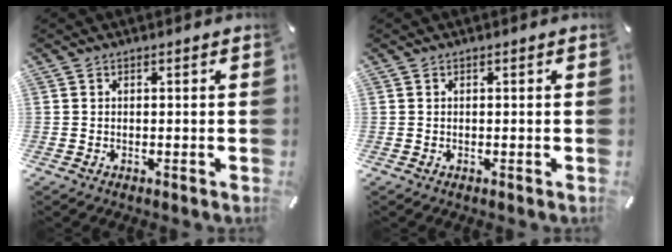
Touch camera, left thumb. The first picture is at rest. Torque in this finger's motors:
{"motor_torque": [0.00, 0.00, 0.00, 0.00, 0.00]}